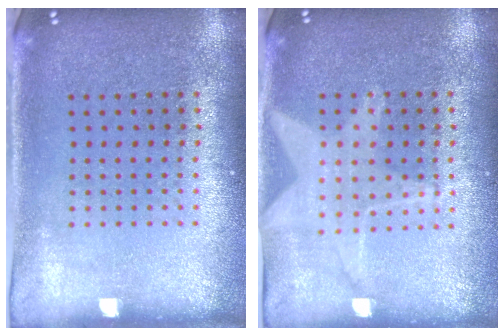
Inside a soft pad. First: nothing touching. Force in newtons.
{"total": 1.2, "press": 1.2, "slide": 0.3}